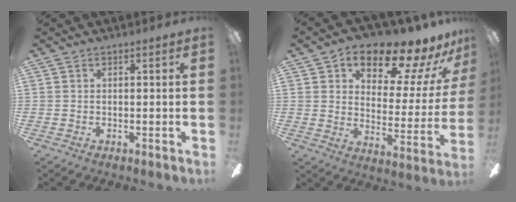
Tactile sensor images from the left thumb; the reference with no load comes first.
{"total": 15.2, "force": [12.5, 5.6, 6.7], "torque": [-0.102, -0.096, 0.210]}